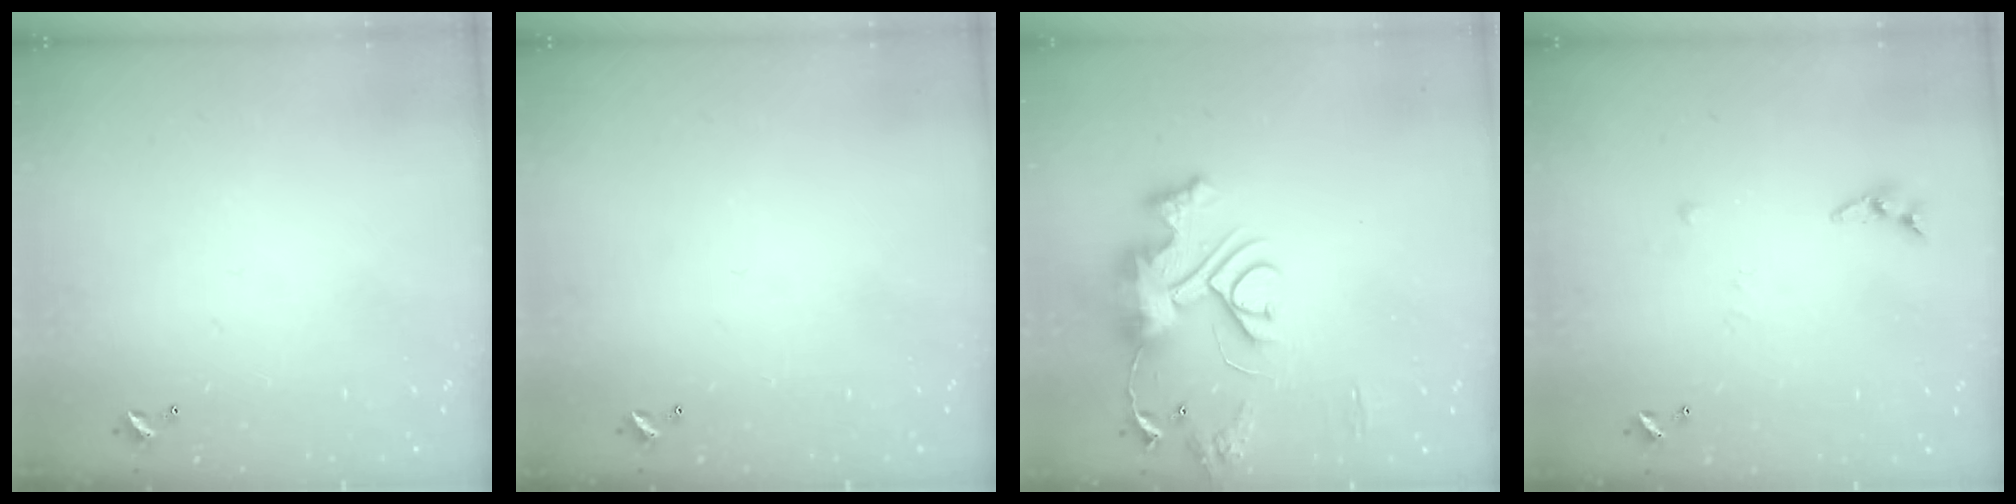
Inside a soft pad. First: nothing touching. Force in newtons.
{"total": 0.0}
{"total": 13.2, "press": 13.1, "slide": 1.4}
{"total": 4.4, "press": 4.4, "slide": 0.3}